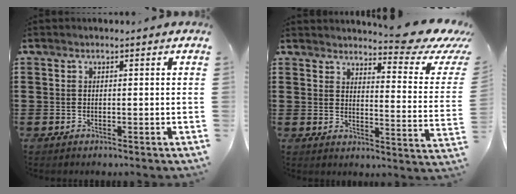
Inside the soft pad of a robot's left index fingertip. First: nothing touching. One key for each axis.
{"total": 6.5, "fx": 5.6, "fy": 0.7, "fz": 3.1, "tx": -0.045, "ty": -0.046, "tz": 0.088}